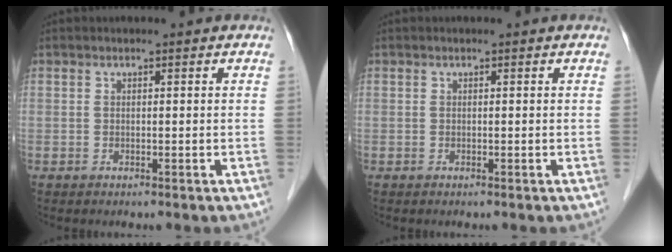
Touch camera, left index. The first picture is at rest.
{"total": 0.0}